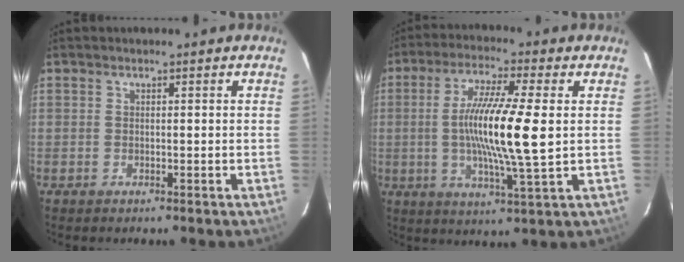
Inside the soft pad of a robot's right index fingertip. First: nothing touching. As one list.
[{"total": 13.5, "force": [0.3, 0.8, 13.5], "torque": [-0.248, -0.008, 0.001]}]